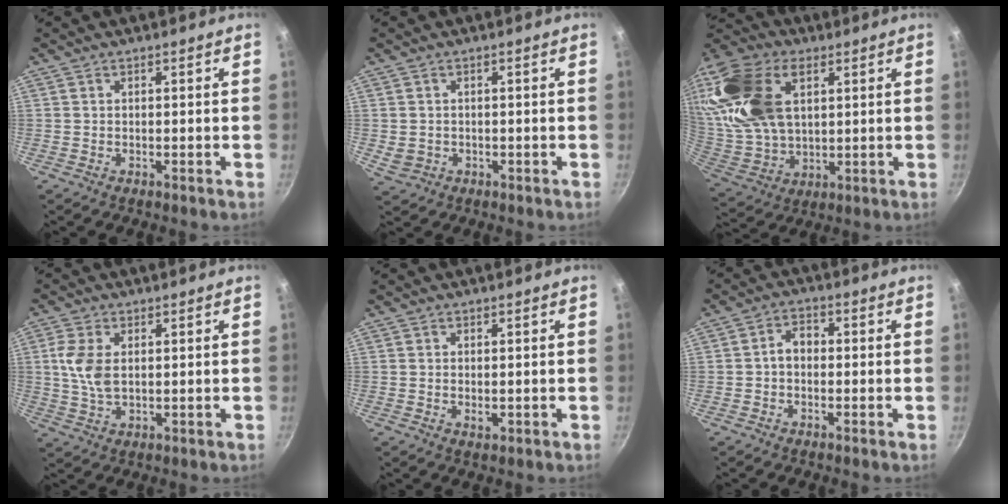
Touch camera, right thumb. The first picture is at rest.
{"total": 2.9, "force": [-0.4, 2.6, 1.3], "torque": [-0.022, 0.003, 0.001]}
{"total": 26.0, "force": [8.6, 16.1, 18.5], "torque": [-0.390, 0.003, 0.166]}
{"total": 6.8, "force": [1.2, 3.9, 5.4], "torque": [-0.117, 0.002, 0.025]}
{"total": 1.3, "force": [-0.1, 0.7, 1.1], "torque": [-0.018, -0.002, 0.001]}
{"total": 3.8, "force": [-0.4, 2.8, 2.5], "torque": [-0.028, 0.015, -0.015]}